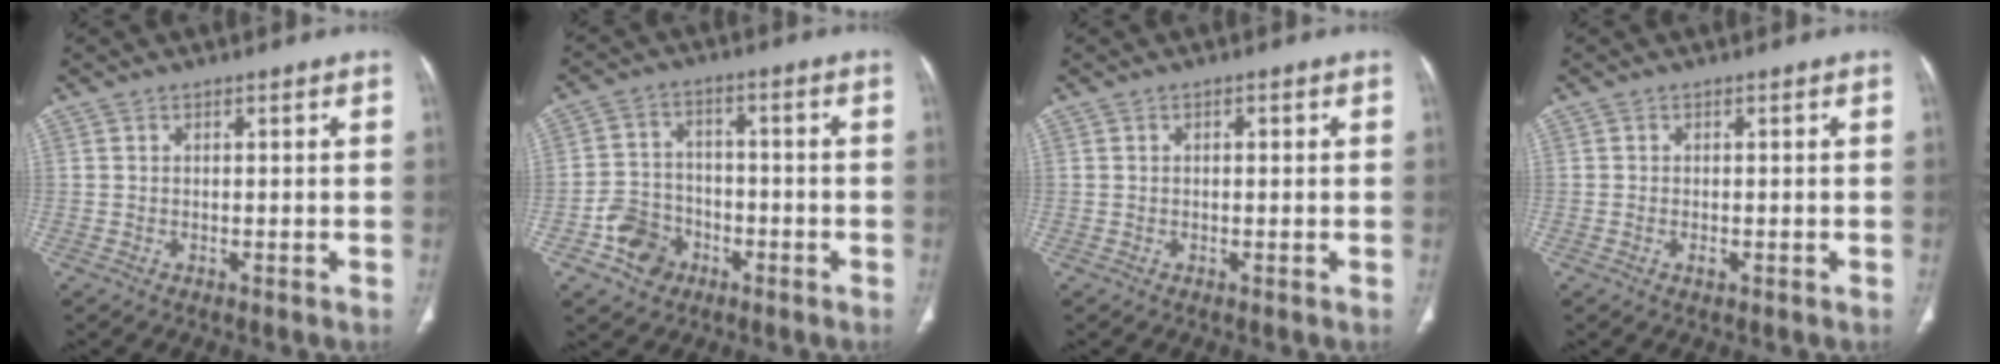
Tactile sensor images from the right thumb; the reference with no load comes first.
{"total": 7.8, "force": [-3.8, 6.2, 2.7], "torque": [-0.025, 0.028, -0.064]}
{"total": 0.9, "force": [0.2, 0.5, 0.7], "torque": [-0.015, 0.001, 0.005]}
{"total": 0.9, "force": [-0.4, 0.5, 0.7], "torque": [-0.012, 0.000, -0.006]}